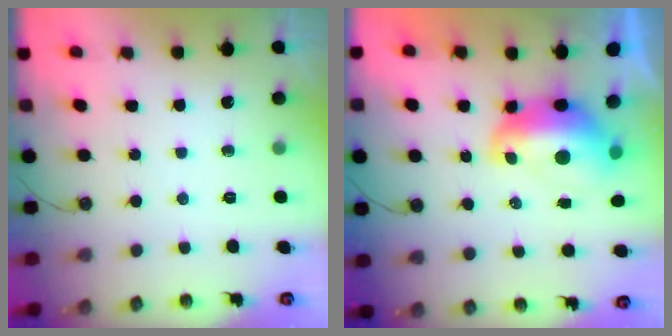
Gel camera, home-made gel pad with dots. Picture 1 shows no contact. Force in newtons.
{"total": 3.9, "press": 3.8, "slide": 0.8}